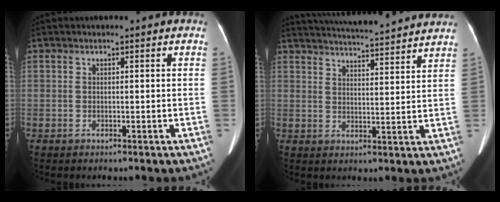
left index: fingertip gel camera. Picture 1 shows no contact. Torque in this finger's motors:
{"motor_torque": [0.04, -0.38, 0.04, 0.01]}